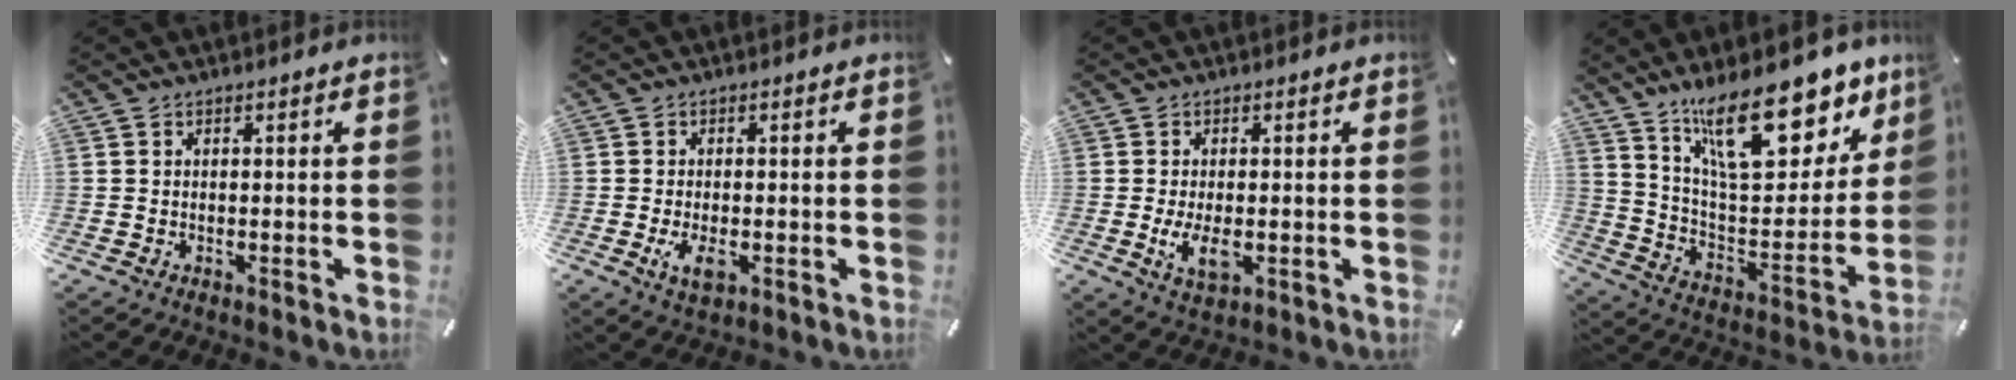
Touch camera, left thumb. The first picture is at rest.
{"total": 4.3, "force": [-1.1, 2.2, 3.5], "torque": [-0.085, -0.005, -0.024]}
{"total": 5.8, "force": [-0.9, 3.0, 4.9], "torque": [-0.108, -0.010, -0.020]}
{"total": 24.7, "force": [16.1, 10.9, 15.3], "torque": [-0.222, -0.104, 0.277]}